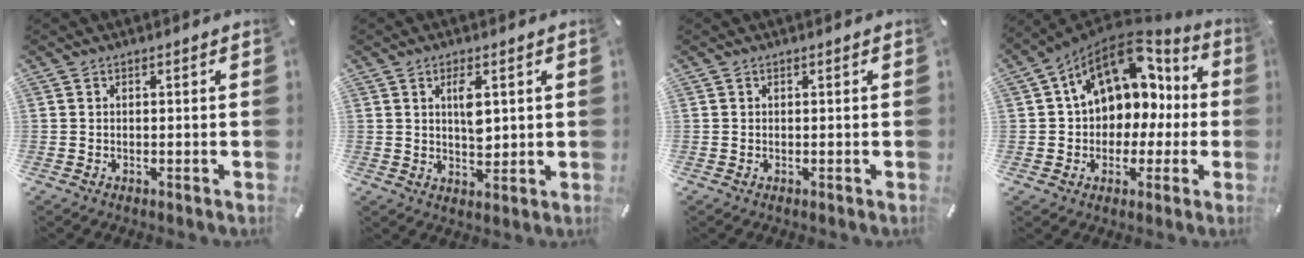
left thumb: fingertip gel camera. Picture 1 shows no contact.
{"total": 5.8, "force": [1.6, 2.8, 4.7], "torque": [-0.076, -0.004, 0.022]}
{"total": 0.0}
{"total": 14.9, "force": [5.7, 11.0, 8.2], "torque": [-0.125, -0.034, 0.104]}